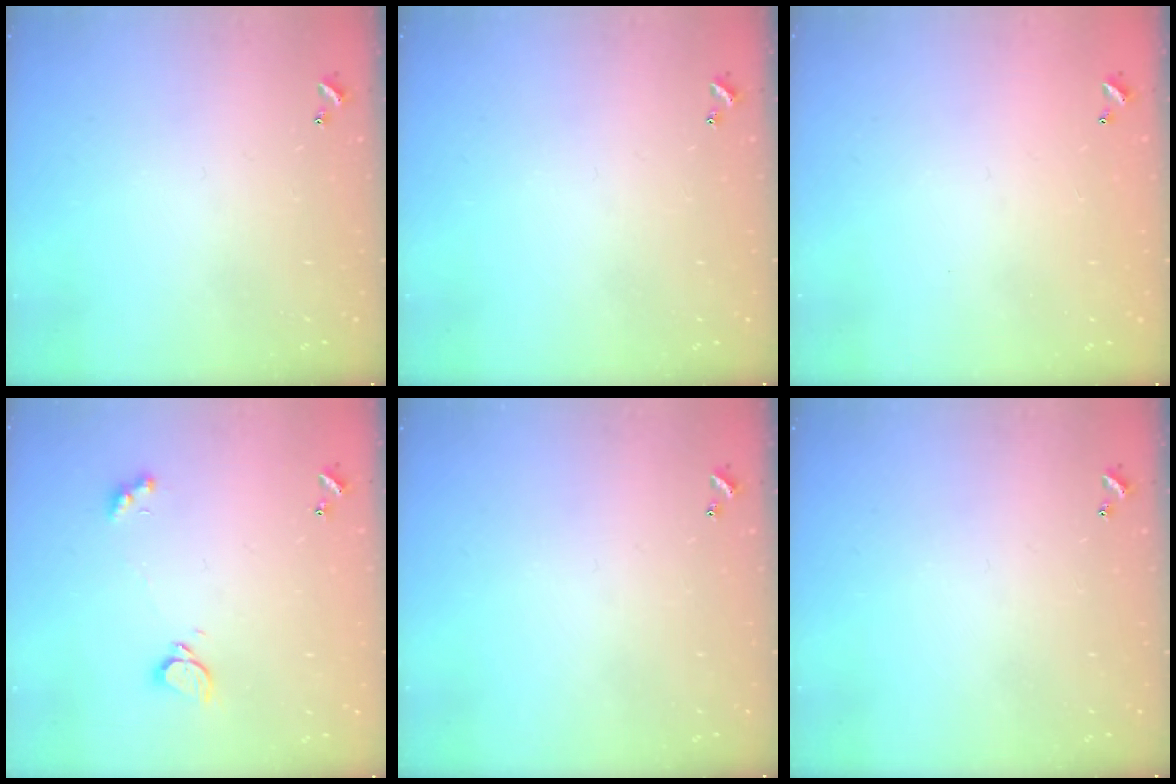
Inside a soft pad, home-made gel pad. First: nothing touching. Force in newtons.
{"total": 0.0}
{"total": 2.9, "press": 2.9, "slide": 0.1}
{"total": 1.9, "press": 1.9, "slide": 0.5}
{"total": 0.0}
{"total": 0.0}